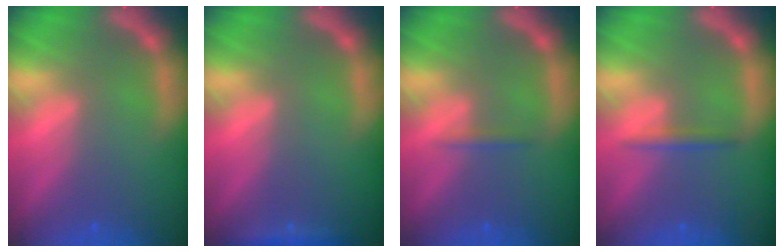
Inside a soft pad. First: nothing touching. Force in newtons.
{"total": 1.4}
{"total": 0.9}
{"total": 1.4}